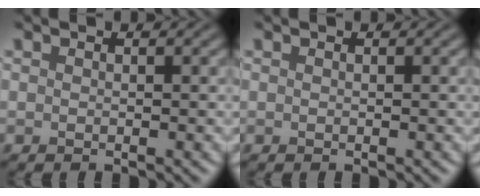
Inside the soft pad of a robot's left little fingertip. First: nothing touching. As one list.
[{"total": 0.0}]